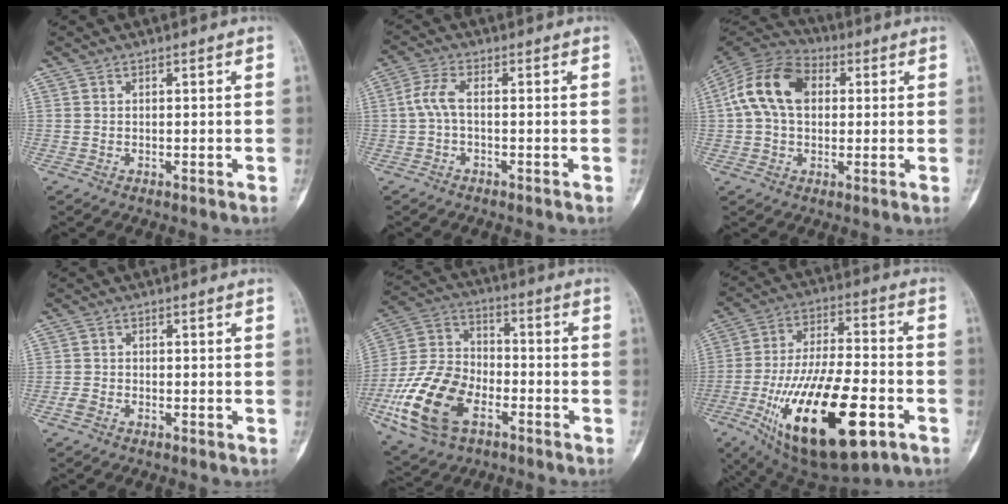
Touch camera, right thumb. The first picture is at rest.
{"total": 3.9, "force": [-0.6, 1.3, 3.6], "torque": [-0.089, 0.014, -0.017]}
{"total": 13.6, "force": [2.3, 9.3, 9.7], "torque": [-0.174, 0.028, 0.032]}
{"total": 1.6, "force": [-1.0, 1.0, 0.8], "torque": [-0.020, 0.003, -0.021]}
{"total": 18.6, "force": [-7.5, 11.3, 12.8], "torque": [-0.249, 0.031, -0.140]}
{"total": 27.0, "force": [-9.9, 10.8, 22.7], "torque": [-0.431, 0.021, -0.150]}